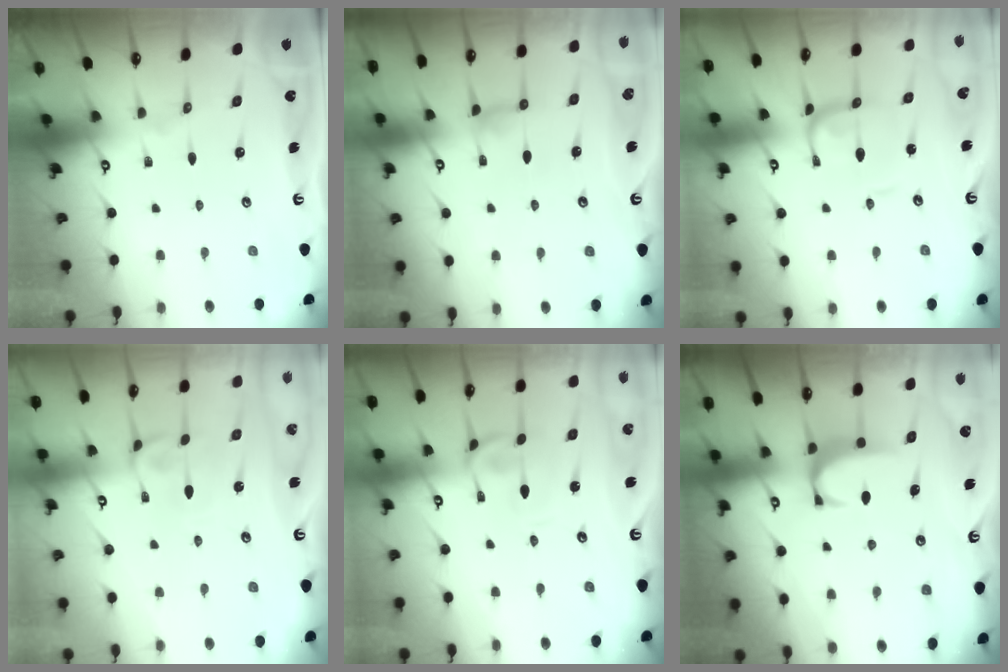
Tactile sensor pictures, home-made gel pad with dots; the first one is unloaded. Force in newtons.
{"total": 1.3, "press": 1.2, "slide": 0.4}
{"total": 1.2, "press": 1.2, "slide": 0.4}
{"total": 1.7, "press": 1.5, "slide": 0.8}
{"total": 0.8, "press": 0.4, "slide": 0.6}
{"total": 1.8, "press": 1.8, "slide": 0.5}